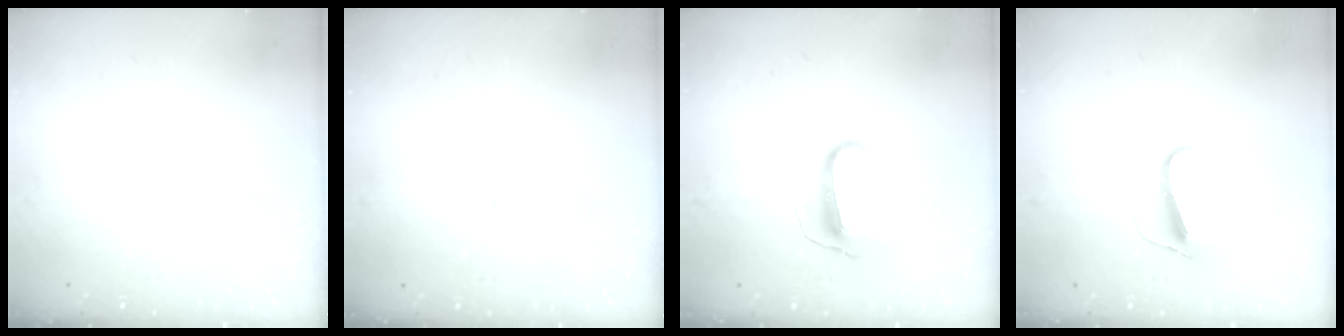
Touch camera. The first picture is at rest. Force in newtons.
{"total": 2.8, "press": 2.8, "slide": 0.3}
{"total": 10.0, "press": 10.0, "slide": 0.2}
{"total": 9.4, "press": 9.4, "slide": 0.7}